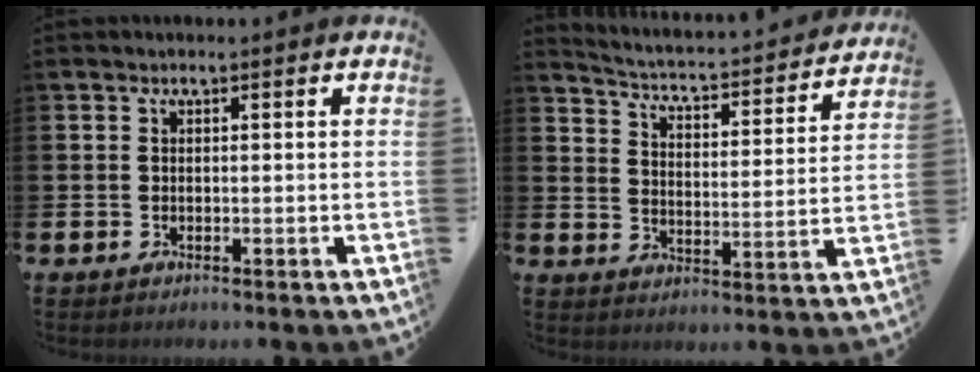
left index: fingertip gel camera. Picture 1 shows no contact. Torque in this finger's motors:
{"motor_torque": [0.84, -1.30, 0.03, 0.01]}